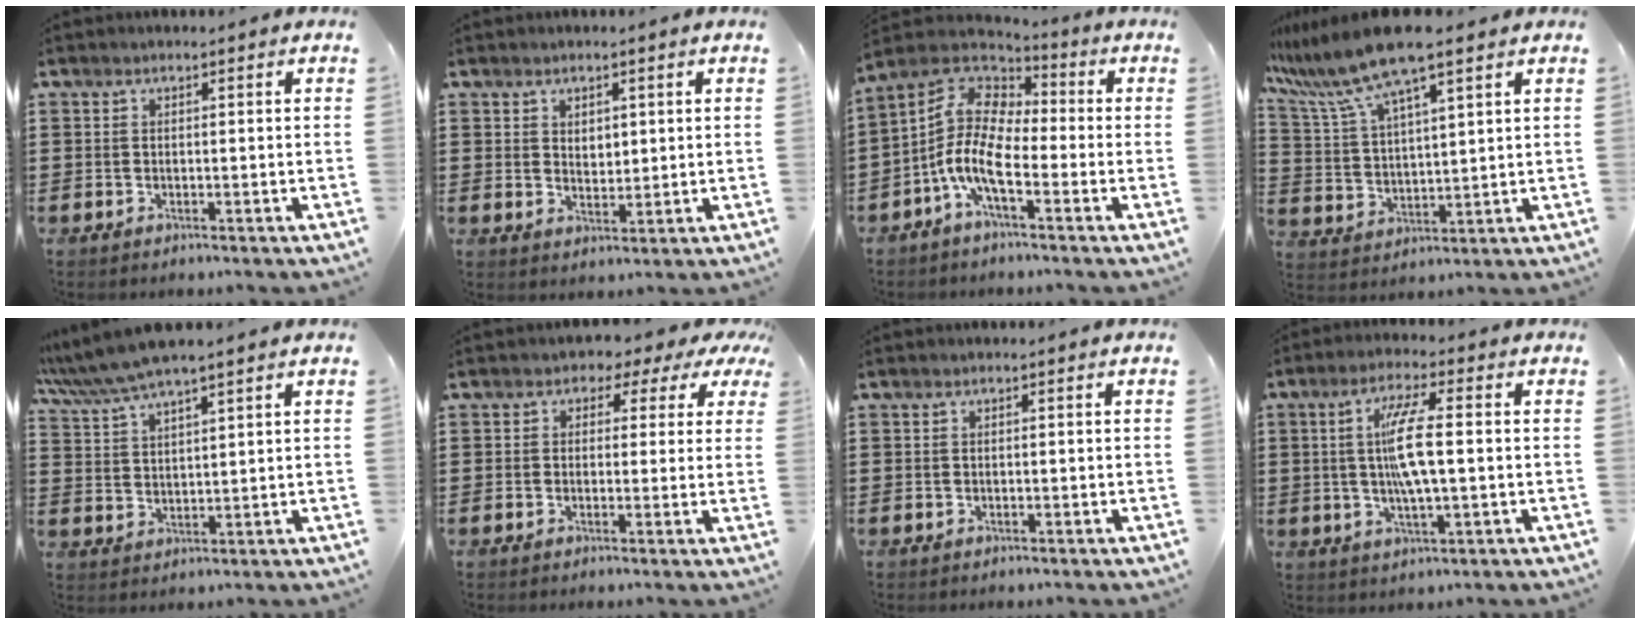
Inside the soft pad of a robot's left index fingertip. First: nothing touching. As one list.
[{"total": 2.2, "force": [1.5, 1.3, 0.9], "torque": [-0.012, 0.002, 0.026]}, {"total": 10.5, "force": [-3.5, 4.4, 8.9], "torque": [-0.221, -0.016, -0.085]}, {"total": 10.8, "force": [8.4, 0.8, 6.7], "torque": [-0.164, -0.033, 0.145]}, {"total": 5.9, "force": [5.1, 0.2, 3.0], "torque": [-0.072, -0.015, 0.092]}, {"total": 2.0, "force": [-0.1, 1.8, 0.7], "torque": [-0.018, 0.001, -0.013]}, {"total": 0.0}, {"total": 7.8, "force": [0.3, 1.5, 7.7], "torque": [-0.156, 0.000, -0.004]}]